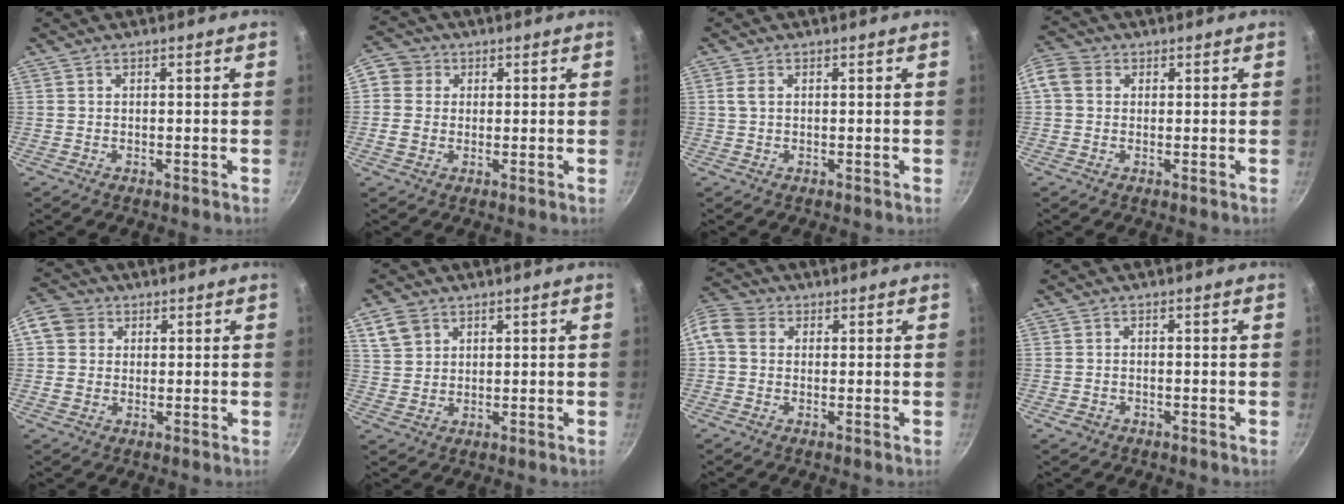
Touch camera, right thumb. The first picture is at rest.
{"total": 6.8, "force": [0.9, 6.3, 2.6], "torque": [-0.016, 0.007, 0.000]}
{"total": 1.8, "force": [0.4, 1.0, 1.4], "torque": [-0.029, 0.003, 0.006]}
{"total": 7.4, "force": [1.4, 6.2, 3.8], "torque": [-0.084, 0.016, 0.011]}
{"total": 8.3, "force": [2.0, 7.3, 3.4], "torque": [-0.044, 0.010, 0.024]}
{"total": 5.6, "force": [2.9, 4.2, 2.4], "torque": [-0.031, -0.001, 0.063]}
{"total": 9.8, "force": [1.5, 8.1, 5.2], "torque": [-0.117, 0.029, 0.012]}
{"total": 1.5, "force": [-0.8, 1.1, 0.6], "torque": [-0.016, 0.006, -0.011]}